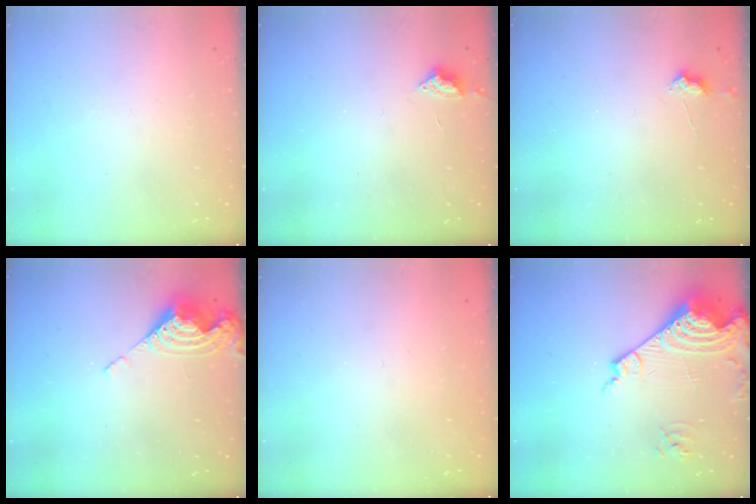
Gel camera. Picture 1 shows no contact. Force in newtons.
{"total": 2.9, "press": 2.8, "slide": 0.4}
{"total": 3.0, "press": 2.9, "slide": 0.5}
{"total": 8.5, "press": 8.5, "slide": 0.9}
{"total": 1.0, "press": 1.0, "slide": 0.1}
{"total": 16.3, "press": 16.2, "slide": 1.9}